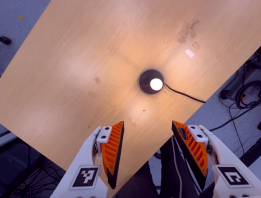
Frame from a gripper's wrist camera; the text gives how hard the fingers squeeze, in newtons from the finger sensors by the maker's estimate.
{"total": 0.0}